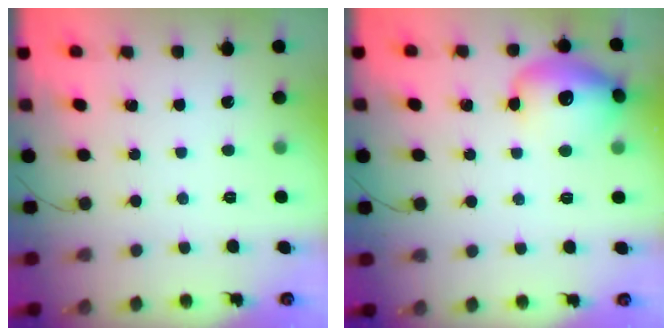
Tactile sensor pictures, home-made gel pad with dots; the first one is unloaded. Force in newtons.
{"total": 14.3, "press": 14.1, "slide": 2.3}